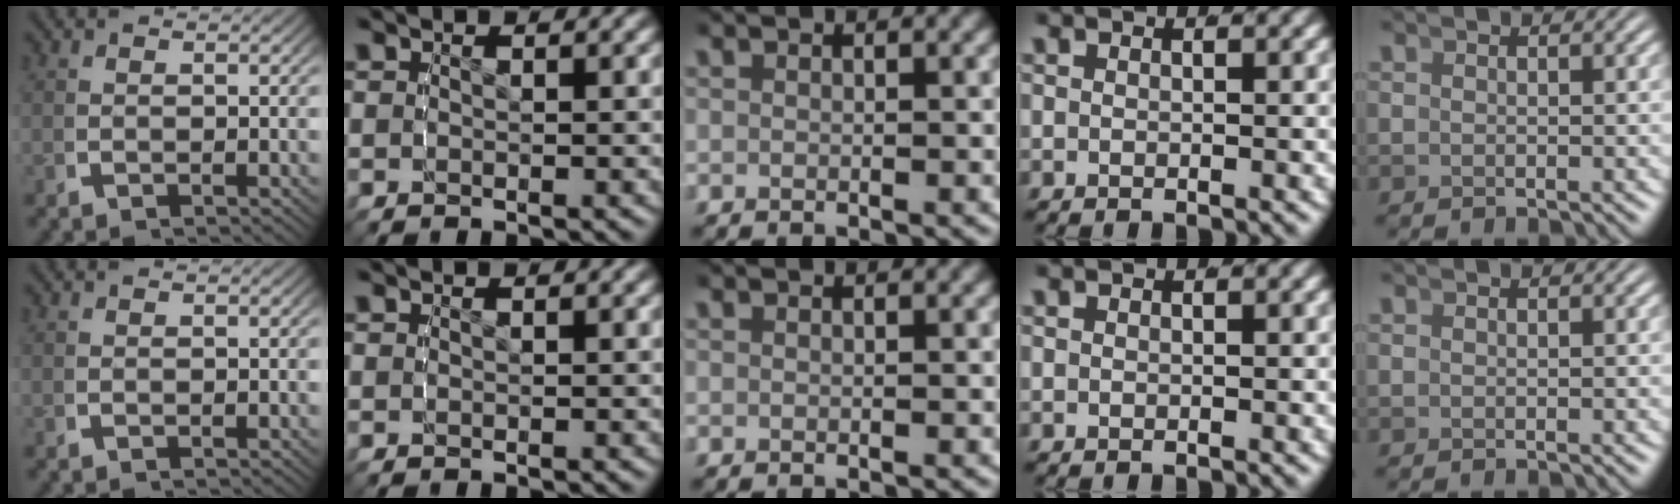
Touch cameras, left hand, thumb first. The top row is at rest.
{}